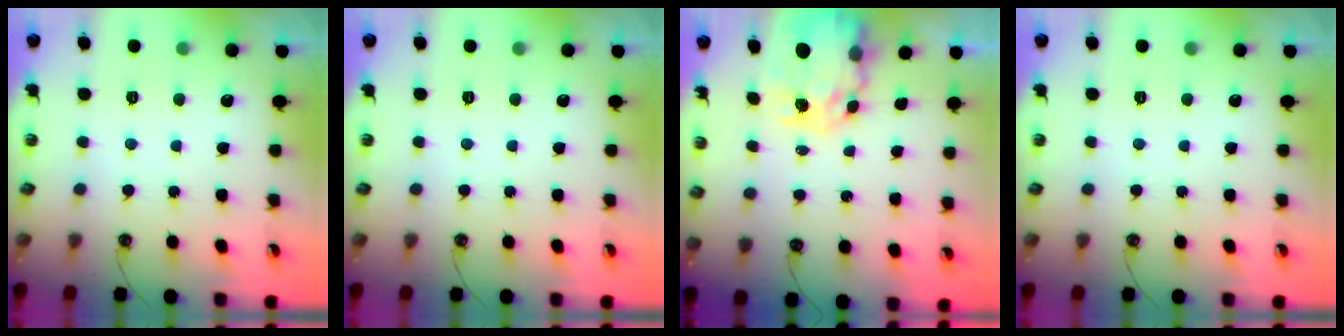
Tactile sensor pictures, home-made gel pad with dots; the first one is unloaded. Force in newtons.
{"total": 0.0}
{"total": 8.4, "press": 8.4, "slide": 0.6}
{"total": 0.0}